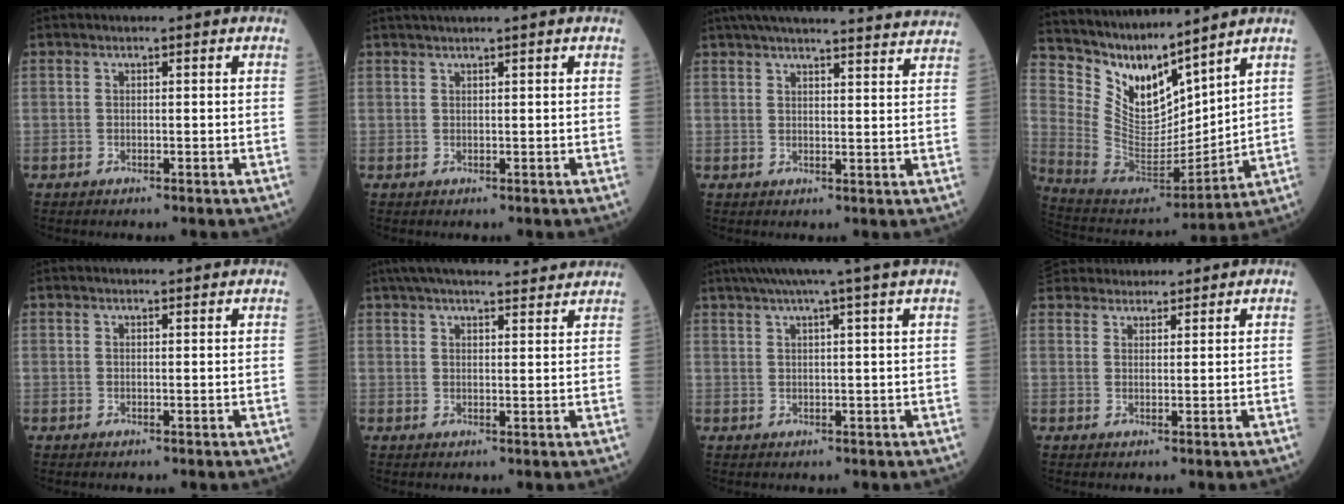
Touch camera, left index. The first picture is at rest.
{"total": 2.5, "force": [2.1, -0.7, 1.2], "torque": [-0.017, 0.015, 0.042]}
{"total": 25.6, "force": [23.8, 1.4, 9.3], "torque": [-0.142, -0.009, 0.297]}
{"total": 13.1, "force": [10.8, 3.7, 6.5], "torque": [-0.138, -0.002, 0.224]}
{"total": 2.8, "force": [2.7, 0.1, 0.7], "torque": [-0.010, 0.014, 0.035]}
{"total": 16.7, "force": [15.1, 2.2, 6.9], "torque": [-0.108, 0.042, 0.210]}
{"total": 8.4, "force": [6.6, -2.3, 4.7], "torque": [-0.066, 0.016, 0.085]}
{"total": 8.8, "force": [8.2, 2.7, 1.8], "torque": [-0.029, 0.034, 0.135]}